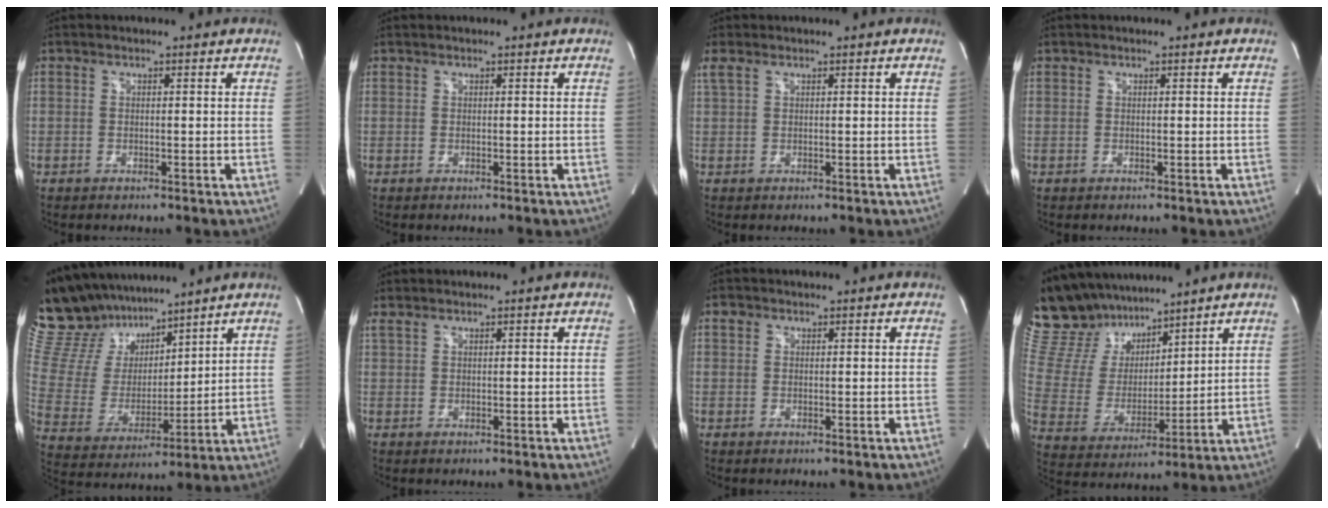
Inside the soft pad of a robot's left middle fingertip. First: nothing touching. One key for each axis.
{"total": 0.0}
{"total": 1.8, "fx": 1.3, "fy": 0.7, "fz": 1.1, "tx": -0.041, "ty": 0.022, "tz": 0.034}
{"total": 0.0}
{"total": 17.4, "fx": 14.9, "fy": 6.8, "fz": 5.8, "tx": -0.121, "ty": 0.030, "tz": 0.290}
{"total": 1.1, "fx": 1.0, "fy": 0.1, "fz": 0.2, "tx": -0.018, "ty": 0.014, "tz": 0.030}
{"total": 1.1, "fx": 0.6, "fy": 0.9, "fz": 0.2, "tx": -0.001, "ty": 0.008, "tz": 0.010}
{"total": 16.2, "fx": 14.1, "fy": 6.4, "fz": 4.8, "tx": -0.102, "ty": 0.027, "tz": 0.273}